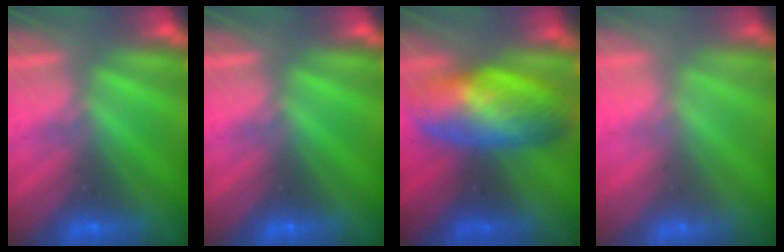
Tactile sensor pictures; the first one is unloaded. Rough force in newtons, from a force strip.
{"total": 0.0}
{"total": 9.5}
{"total": 2.2}